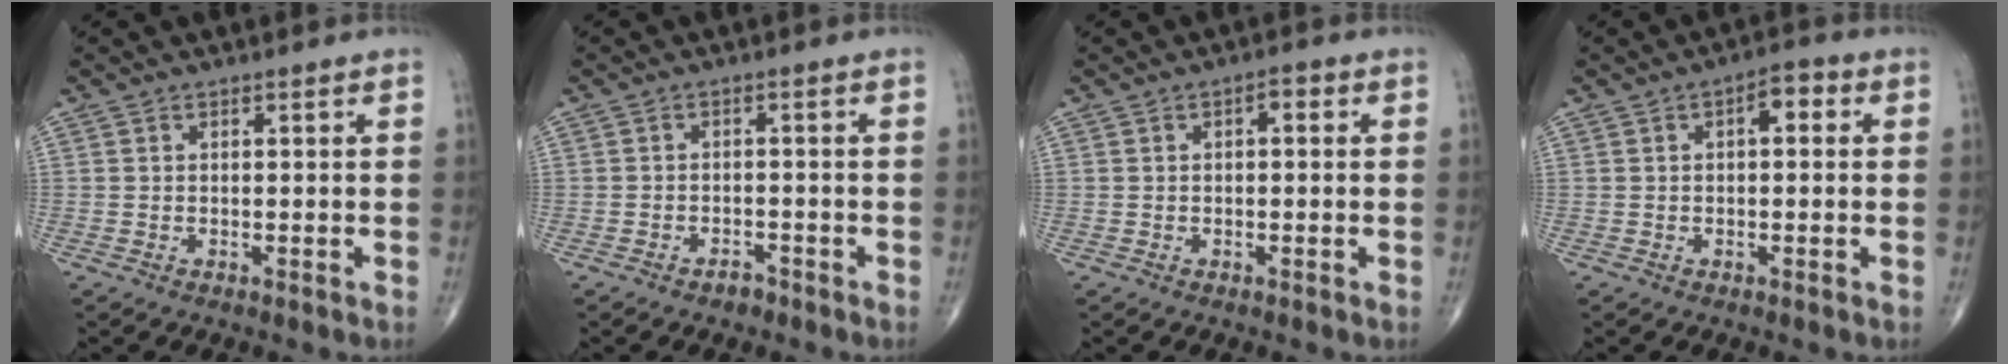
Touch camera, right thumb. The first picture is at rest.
{"total": 1.7, "force": [-1.3, 1.0, 0.5], "torque": [-0.008, 0.007, -0.019]}
{"total": 2.2, "force": [0.5, 1.0, 1.9], "torque": [-0.022, 0.006, 0.002]}
{"total": 4.1, "force": [0.9, 2.0, 3.5], "torque": [-0.040, 0.012, 0.005]}